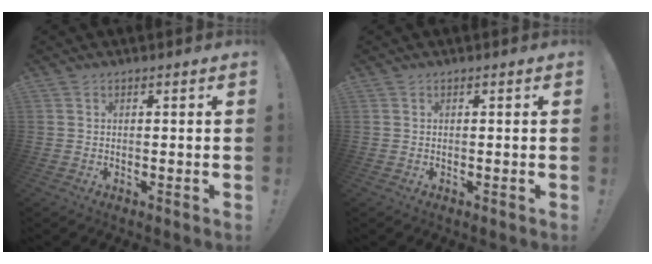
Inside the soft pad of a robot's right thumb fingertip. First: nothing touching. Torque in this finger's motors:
{"motor_torque": [0.00, 0.00, 0.08, -0.15, 0.00]}